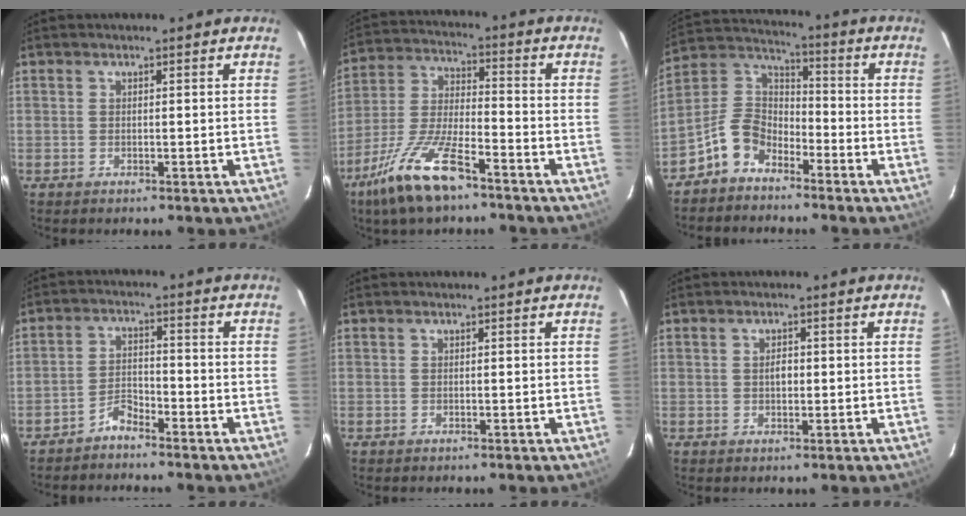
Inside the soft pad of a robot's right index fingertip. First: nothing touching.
{"total": 14.4, "force": [-9.6, 4.2, 9.9], "torque": [-0.217, -0.018, -0.184]}
{"total": 8.9, "force": [-6.2, 5.2, 3.9], "torque": [-0.088, 0.034, -0.131]}
{"total": 3.6, "force": [-3.3, 1.0, 1.1], "torque": [-0.032, 0.011, -0.065]}
{"total": 0.0}
{"total": 1.9, "force": [0.1, 1.2, 1.4], "torque": [-0.024, 0.006, 0.001]}